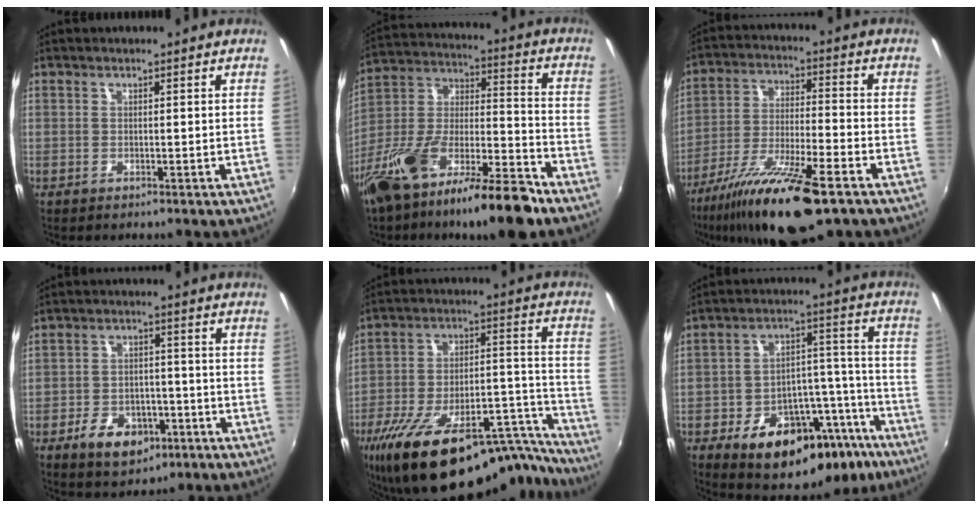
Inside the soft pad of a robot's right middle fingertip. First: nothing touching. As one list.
[{"total": 22.8, "force": [-15.2, 5.8, 16.0], "torque": [-0.288, -0.017, -0.263]}, {"total": 18.0, "force": [-12.1, 3.3, 12.9], "torque": [-0.246, -0.040, -0.215]}, {"total": 9.6, "force": [-5.2, 6.0, 5.4], "torque": [-0.124, 0.009, -0.072]}, {"total": 32.2, "force": [-24.8, 10.1, 18.0], "torque": [-0.281, -0.006, -0.356]}, {"total": 23.8, "force": [-15.4, 12.4, 13.3], "torque": [-0.214, 0.046, -0.190]}]